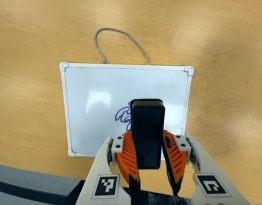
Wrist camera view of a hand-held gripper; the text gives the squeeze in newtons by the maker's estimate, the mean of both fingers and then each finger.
{"total": 10.0, "left": 7.4, "right": 12.5}